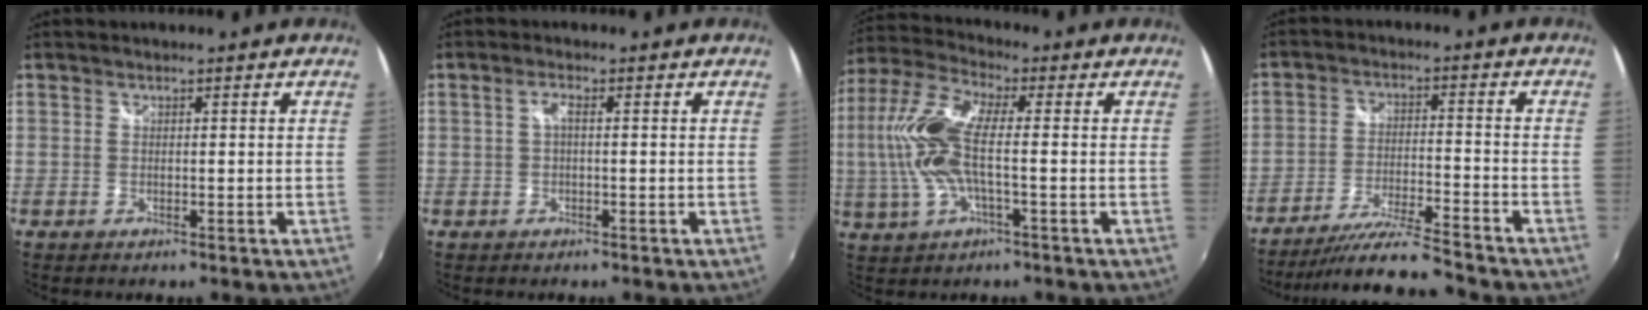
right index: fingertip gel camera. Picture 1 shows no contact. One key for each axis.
{"total": 1.5, "fx": -0.1, "fy": 0.3, "fz": 1.5, "tx": -0.030, "ty": 0.004, "tz": -0.003}
{"total": 13.3, "fx": -0.6, "fy": 4.0, "fz": 12.7, "tx": -0.268, "ty": 0.006, "tz": -0.015}
{"total": 11.8, "fx": -11.0, "fy": -1.0, "fz": 4.2, "tx": -0.094, "ty": -0.013, "tz": -0.192}